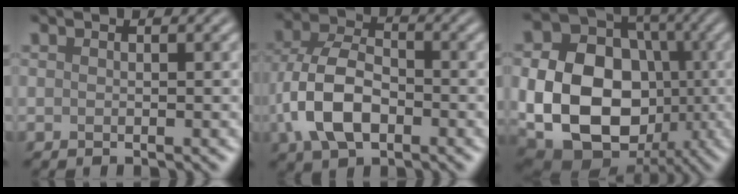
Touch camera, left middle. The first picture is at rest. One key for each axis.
{"total": 7.4, "fx": -2.2, "fy": 4.4, "fz": 5.5, "tx": -0.123, "ty": 0.005, "tz": -0.051}
{"total": 14.6, "fx": -2.3, "fy": 11.1, "fz": 9.2, "tx": -0.152, "ty": -0.018, "tz": -0.044}